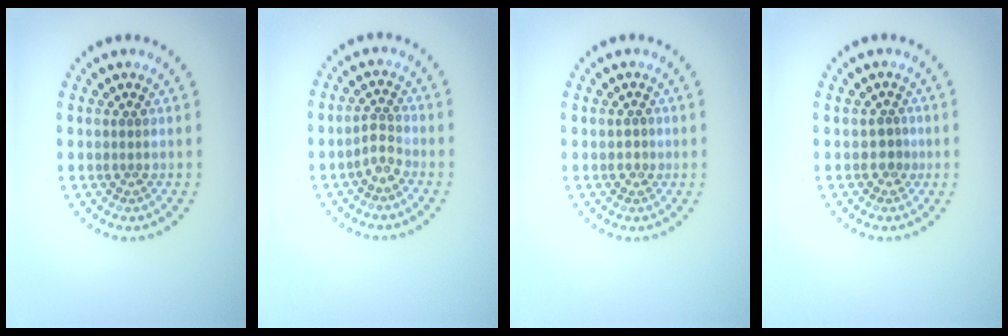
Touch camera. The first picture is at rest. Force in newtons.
{"total": 1.7, "press": 1.3, "slide": 1.1}
{"total": 0.7, "press": 0.6, "slide": 0.3}
{"total": 1.3, "press": 1.0, "slide": 0.8}